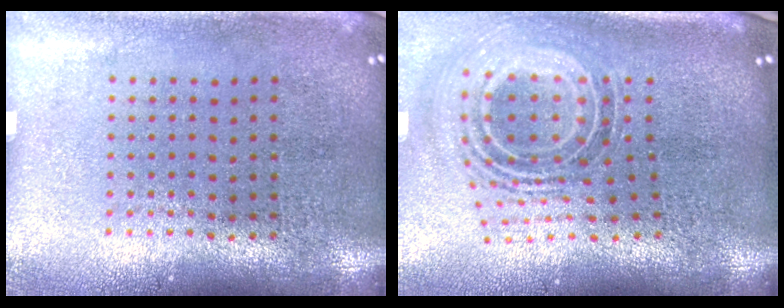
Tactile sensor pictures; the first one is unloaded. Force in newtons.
{"total": 1.7, "press": 1.3, "slide": 1.0}